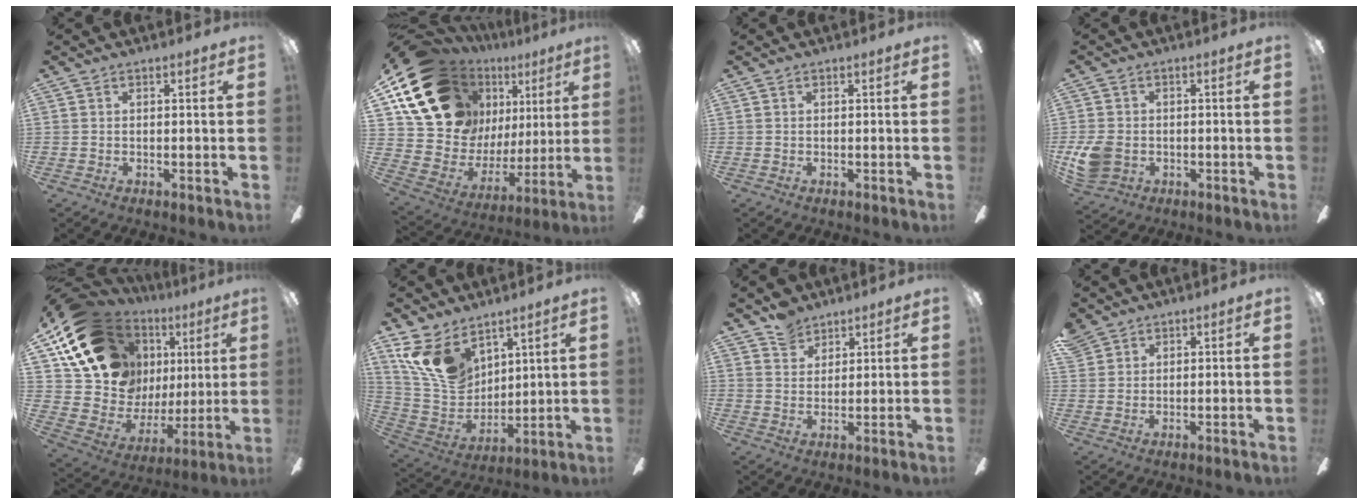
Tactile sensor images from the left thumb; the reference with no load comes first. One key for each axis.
{"total": 23.3, "fx": 13.9, "fy": 15.6, "fz": 10.3, "tx": -0.214, "ty": -0.086, "tz": 0.280}
{"total": 0.0}
{"total": 7.6, "fx": -1.6, "fy": 6.1, "fz": 4.3, "tx": -0.095, "ty": 0.010, "tz": -0.026}
{"total": 21.3, "fx": 11.6, "fy": 15.2, "fz": 9.3, "tx": -0.188, "ty": -0.062, "tz": 0.241}
{"total": 15.1, "fx": 8.9, "fy": 9.6, "fz": 7.4, "tx": -0.182, "ty": -0.042, "tz": 0.175}
{"total": 5.6, "fx": 4.7, "fy": 3.0, "fz": 0.9, "tx": -0.019, "ty": -0.018, "tz": 0.088}
{"total": 3.4, "fx": 2.7, "fy": 2.0, "fz": 0.3, "tx": -0.013, "ty": -0.006, "tz": 0.055}